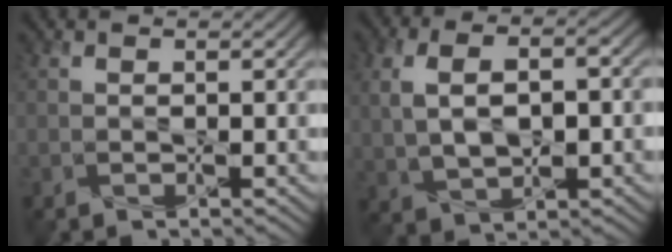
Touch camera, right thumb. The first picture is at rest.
{"total": 9.1, "force": [0.5, 5.3, 7.3], "torque": [-0.163, 0.005, 0.014]}